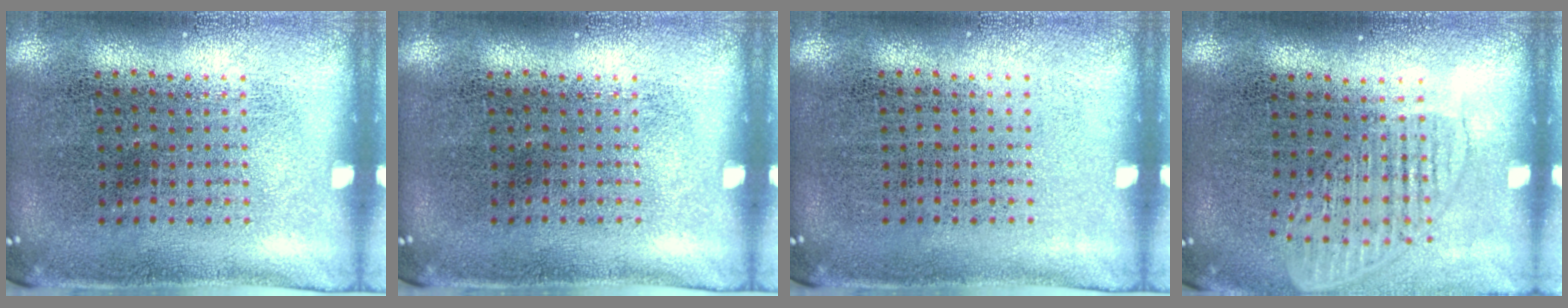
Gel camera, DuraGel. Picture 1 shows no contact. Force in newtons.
{"total": 0.0}
{"total": 0.0}
{"total": 1.6, "press": 1.3, "slide": 0.9}